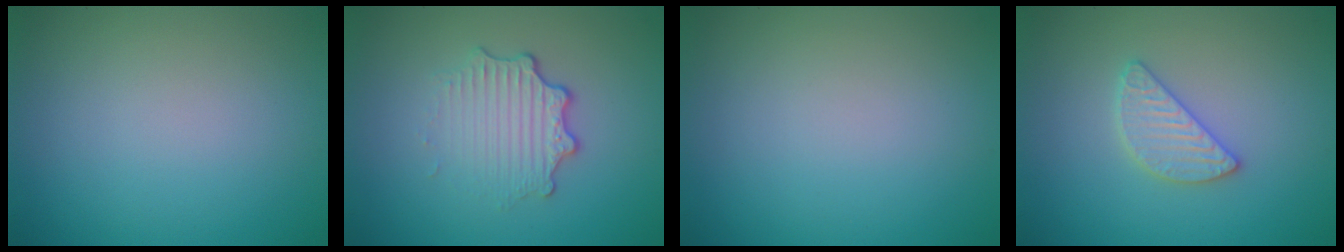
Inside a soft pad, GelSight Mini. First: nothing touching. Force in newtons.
{"total": 3.5, "press": 2.5, "slide": 2.4}
{"total": 0.0}
{"total": 2.6, "press": 2.6, "slide": 0.3}